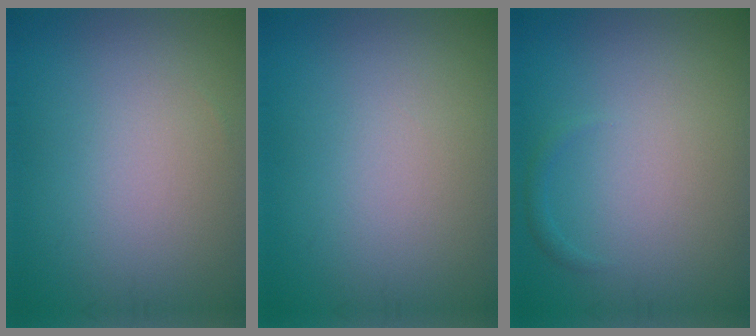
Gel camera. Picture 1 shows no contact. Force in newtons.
{"total": 0.0}
{"total": 0.6, "press": 0.6, "slide": 0.0}